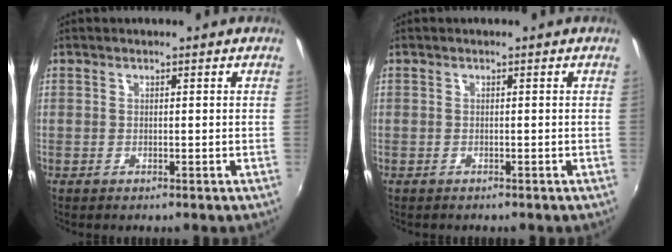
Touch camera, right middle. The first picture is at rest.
{"total": 0.6, "force": [-0.5, 0.2, 0.1], "torque": [-0.003, -0.003, -0.008]}